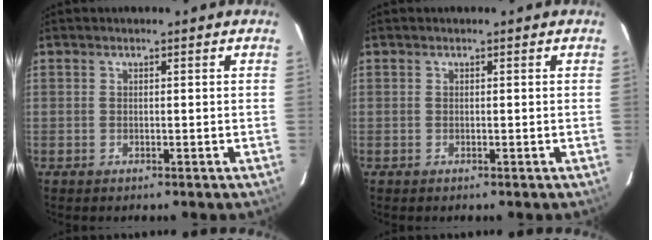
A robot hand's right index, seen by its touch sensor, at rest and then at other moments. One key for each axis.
{"total": 0.0}